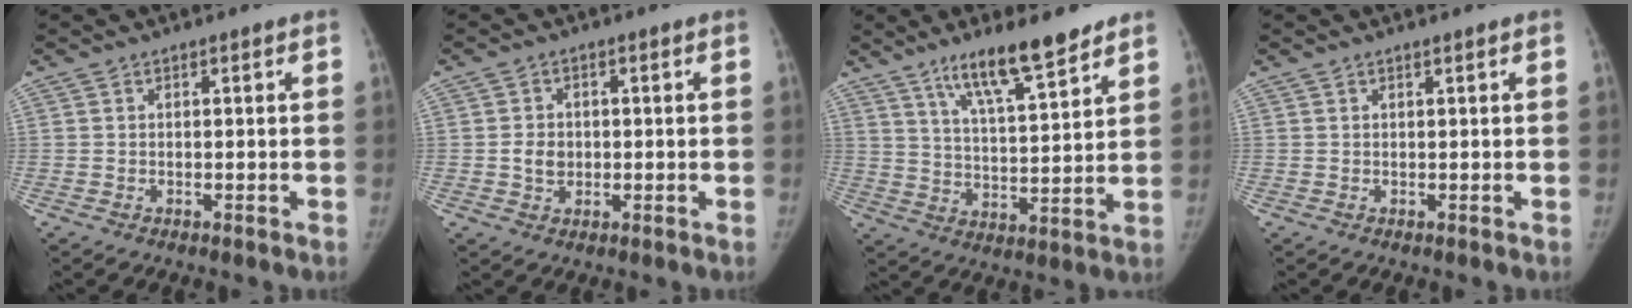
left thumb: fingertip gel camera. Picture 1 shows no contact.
{"total": 3.6, "force": [-0.1, 3.1, 1.9], "torque": [-0.020, 0.002, 0.000]}
{"total": 13.4, "force": [9.4, 2.9, 9.0], "torque": [-0.131, -0.053, 0.165]}
{"total": 0.0}